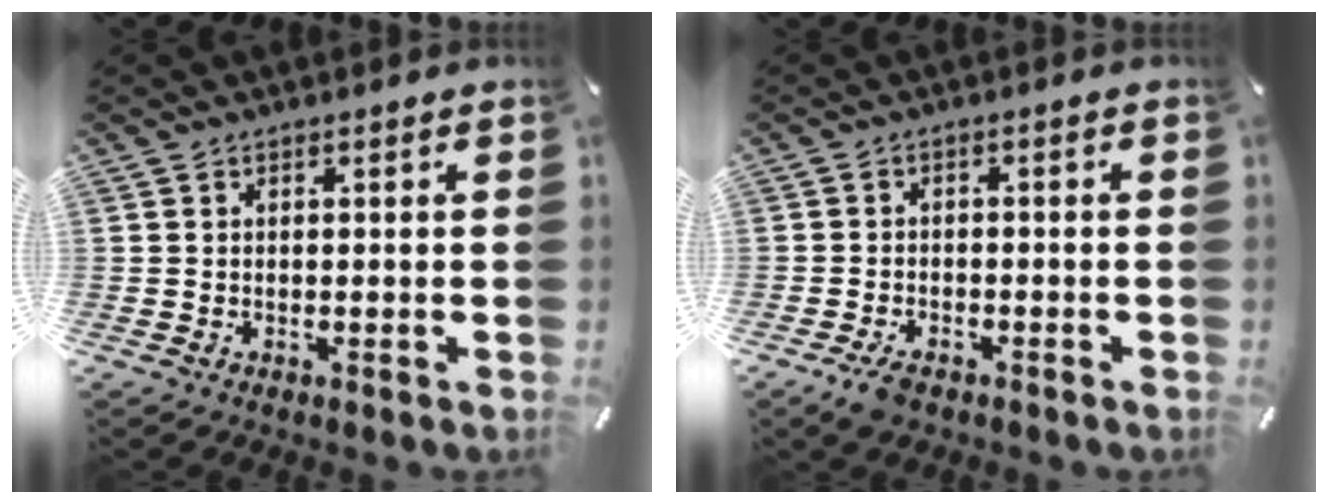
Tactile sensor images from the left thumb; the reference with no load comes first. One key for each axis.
{"total": 3.4, "fx": -2.4, "fy": 1.5, "fz": 1.8, "tx": -0.048, "ty": 0.006, "tz": -0.049}